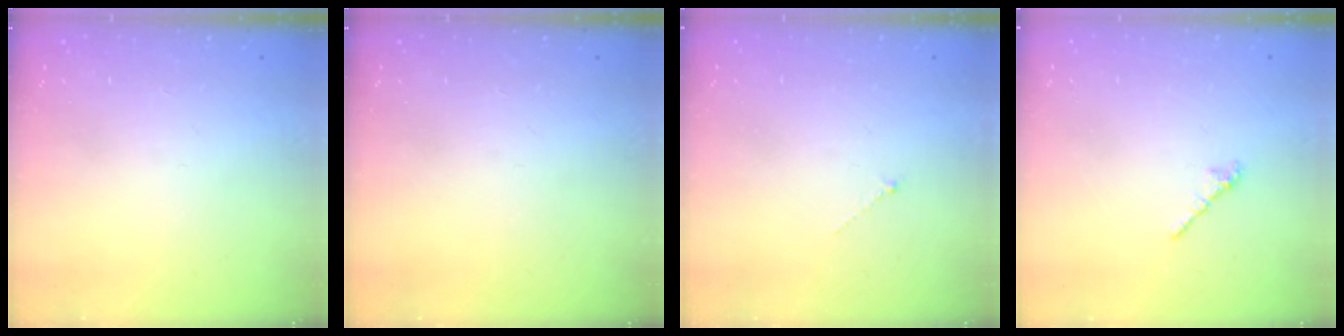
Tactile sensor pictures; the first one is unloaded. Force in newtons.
{"total": 0.0}
{"total": 0.0}
{"total": 2.4, "press": 2.3, "slide": 0.7}